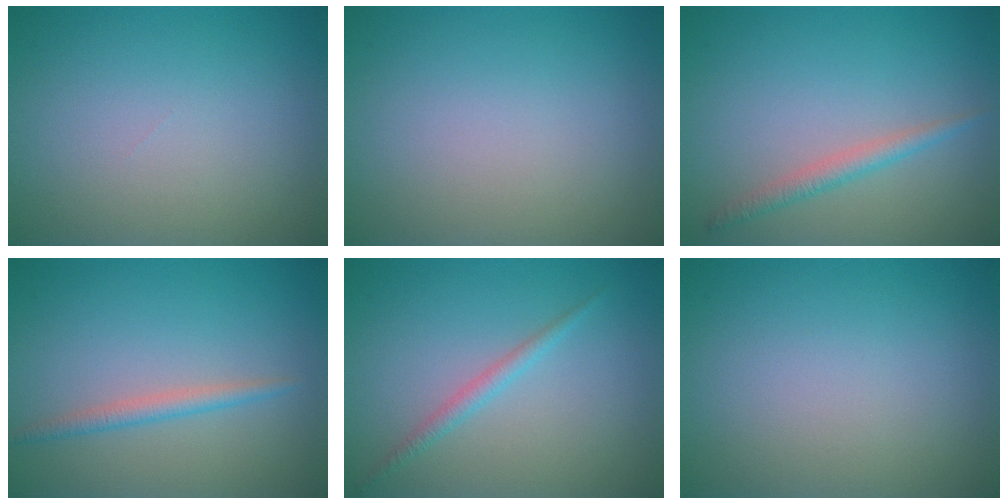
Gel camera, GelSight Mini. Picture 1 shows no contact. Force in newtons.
{"total": 0.0}
{"total": 1.8, "press": 1.8, "slide": 0.1}
{"total": 1.7, "press": 1.7, "slide": 0.0}
{"total": 1.4, "press": 1.4, "slide": 0.1}
{"total": 0.0}